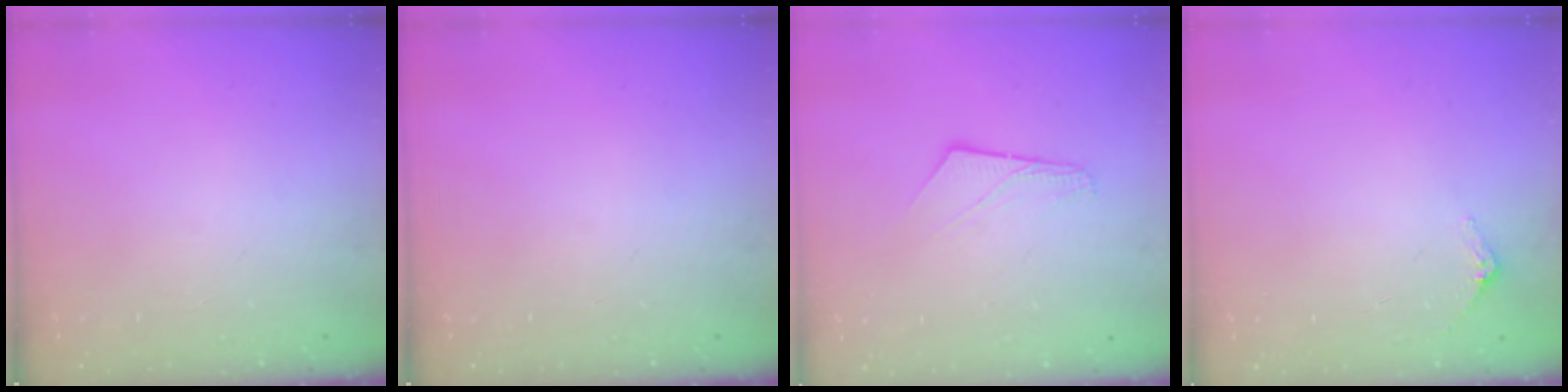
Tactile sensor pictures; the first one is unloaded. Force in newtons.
{"total": 0.0}
{"total": 7.2, "press": 7.2, "slide": 0.9}
{"total": 2.9, "press": 2.9, "slide": 0.2}